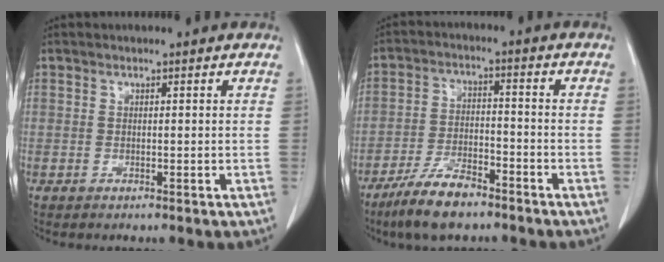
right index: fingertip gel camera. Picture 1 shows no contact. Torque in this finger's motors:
{"motor_torque": [0.44, -0.53, 0.32, 0.05]}